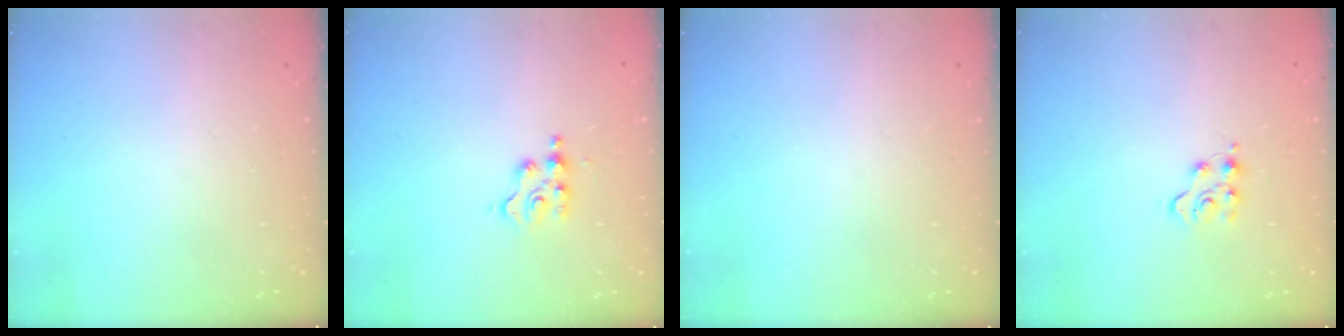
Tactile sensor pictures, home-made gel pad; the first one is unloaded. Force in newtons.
{"total": 4.3, "press": 4.2, "slide": 0.5}
{"total": 0.0}
{"total": 5.3, "press": 5.3, "slide": 0.6}